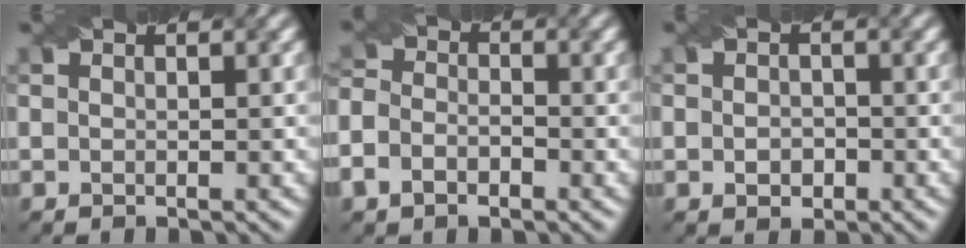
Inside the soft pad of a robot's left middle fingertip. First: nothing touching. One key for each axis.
{"total": 3.8, "fx": -1.8, "fy": 2.6, "fz": 2.1, "tx": -0.041, "ty": 0.000, "tz": -0.045}
{"total": 1.7, "fx": -0.5, "fy": 1.2, "fz": 1.1, "tx": -0.020, "ty": -0.001, "tz": -0.011}